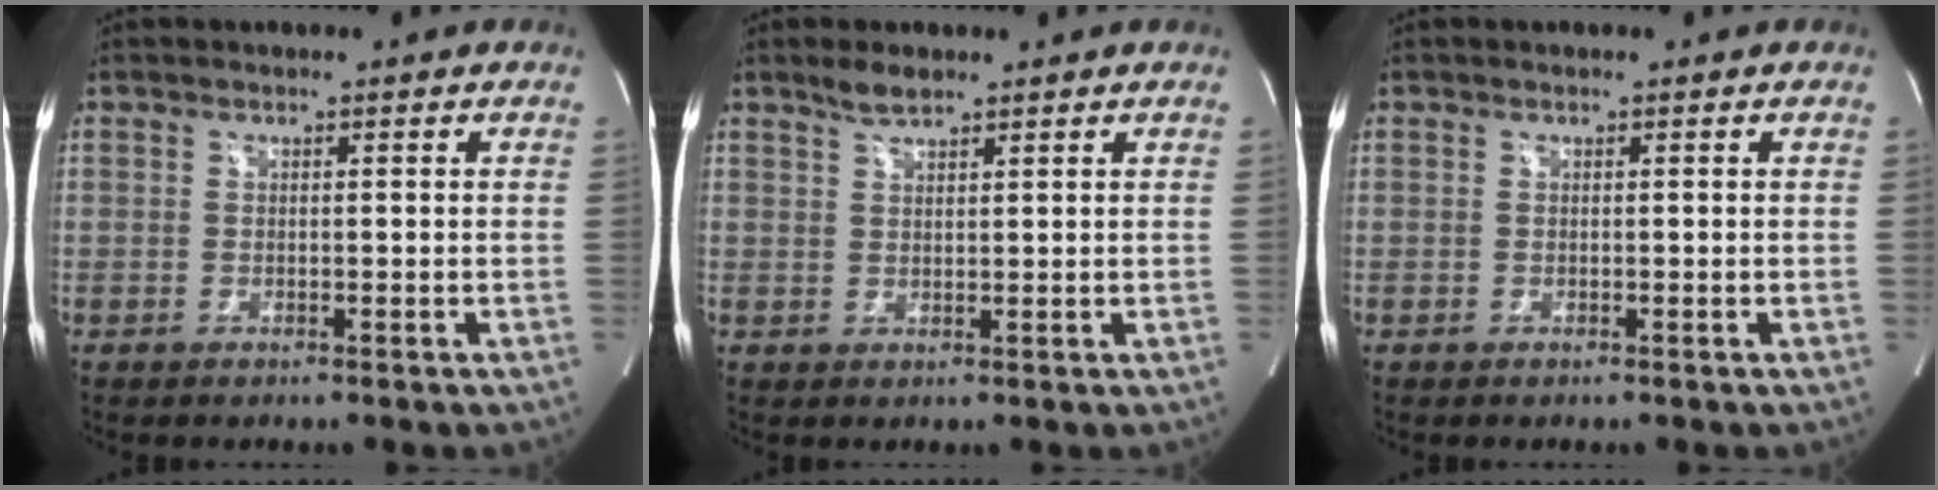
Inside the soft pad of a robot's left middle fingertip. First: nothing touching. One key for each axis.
{"total": 2.5, "fx": 2.1, "fy": 0.5, "fz": 1.2, "tx": -0.030, "ty": 0.003, "tz": 0.042}
{"total": 0.0}